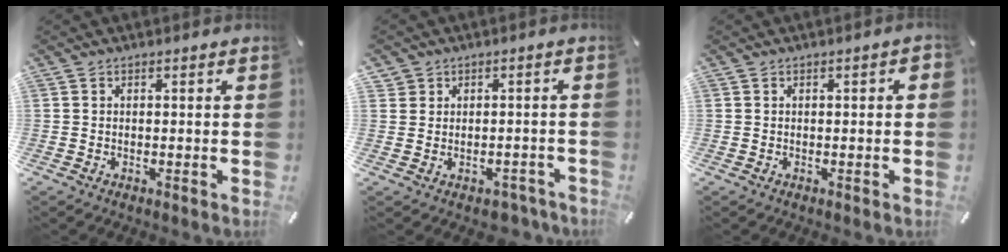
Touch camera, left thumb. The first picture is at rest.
{"total": 3.4, "force": [-0.4, 3.4, 0.4], "torque": [-0.005, 0.005, -0.006]}
{"total": 1.2, "force": [-0.2, 0.4, 1.1], "torque": [-0.020, 0.002, -0.004]}